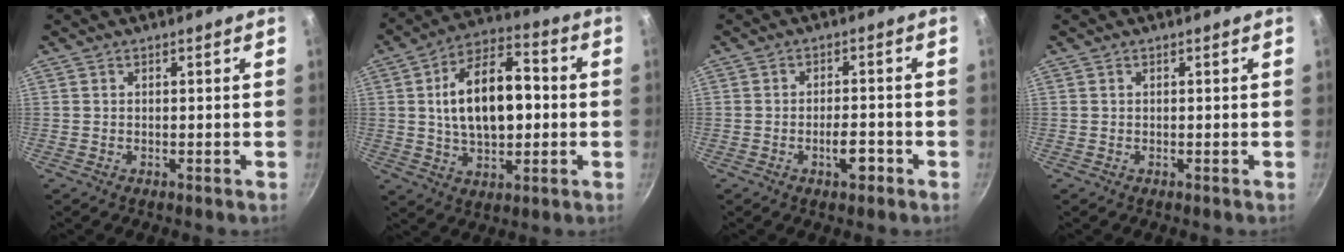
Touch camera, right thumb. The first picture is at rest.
{"total": 16.8, "force": [1.1, 9.3, 13.9], "torque": [-0.211, 0.021, 0.014]}
{"total": 4.1, "force": [-1.8, 1.7, 3.3], "torque": [-0.044, 0.013, -0.027]}
{"total": 0.0}